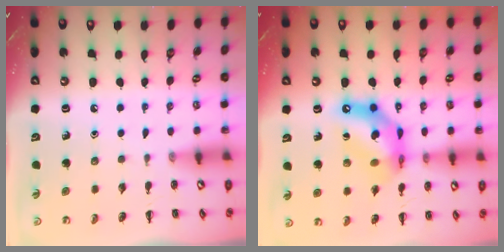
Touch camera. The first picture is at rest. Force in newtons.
{"total": 12.7, "press": 12.2, "slide": 3.5}